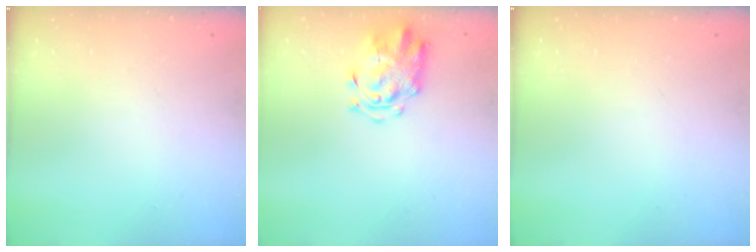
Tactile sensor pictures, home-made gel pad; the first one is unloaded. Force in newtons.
{"total": 3.3, "press": 3.2, "slide": 0.8}
{"total": 0.0}